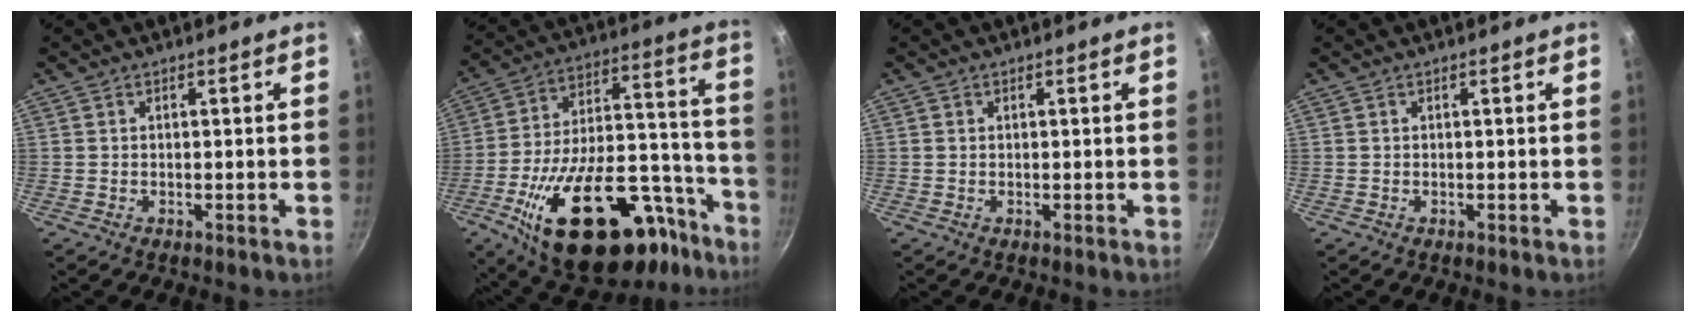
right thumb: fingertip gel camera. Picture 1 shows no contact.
{"total": 33.8, "force": [-17.8, 17.0, 23.2], "torque": [-0.308, 0.096, -0.258]}
{"total": 0.6, "force": [0.2, 0.5, 0.2], "torque": [-0.003, 0.002, 0.003]}
{"total": 0.0}